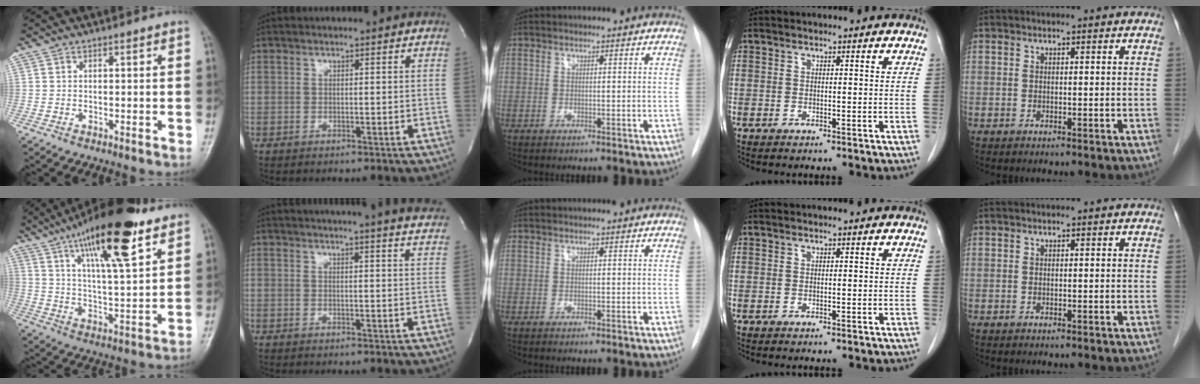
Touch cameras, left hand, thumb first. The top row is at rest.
{"thumb": {"total": 19.8, "force": [11.5, 5.1, 15.3], "torque": [-0.233, -0.038, 0.190]}, "index": {"total": 20.4, "force": [19.0, 0.1, 7.4], "torque": [-0.113, -0.040, 0.218]}}